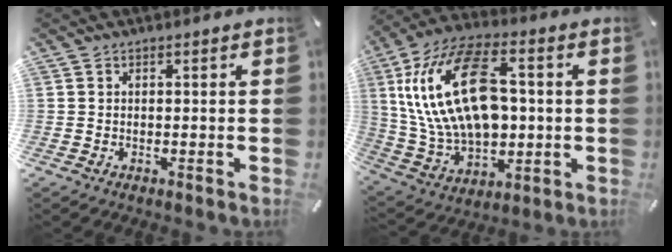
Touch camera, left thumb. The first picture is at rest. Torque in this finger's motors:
{"motor_torque": [2.03, 2.98, 2.77, 0.00, 1.05]}